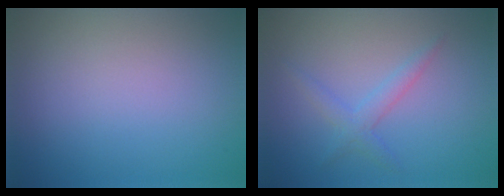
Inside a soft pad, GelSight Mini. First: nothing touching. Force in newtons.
{"total": 1.9, "press": 1.9, "slide": 0.0}